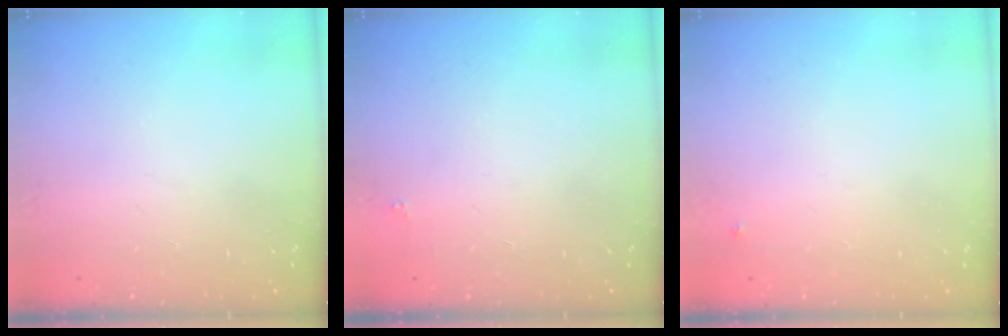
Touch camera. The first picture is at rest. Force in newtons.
{"total": 1.8, "press": 1.7, "slide": 0.1}
{"total": 3.1, "press": 3.1, "slide": 0.3}